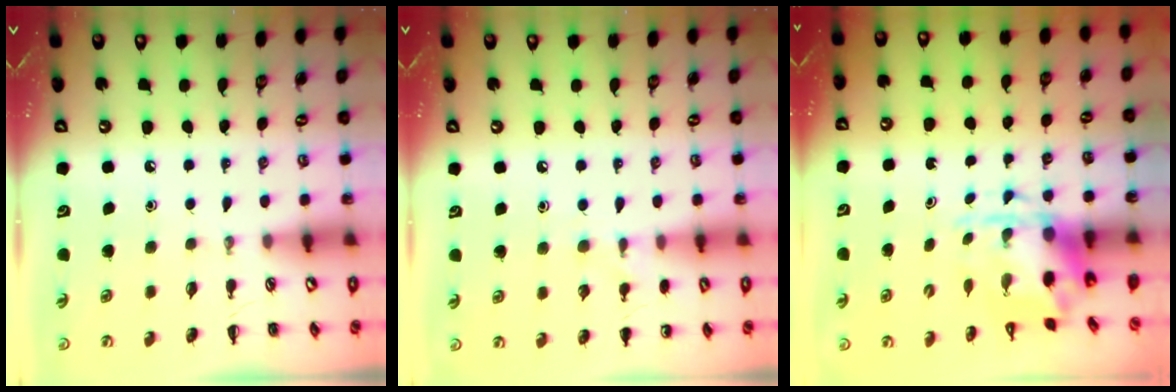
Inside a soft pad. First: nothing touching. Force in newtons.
{"total": 5.7, "press": 5.5, "slide": 1.5}
{"total": 3.7, "press": 3.6, "slide": 0.9}